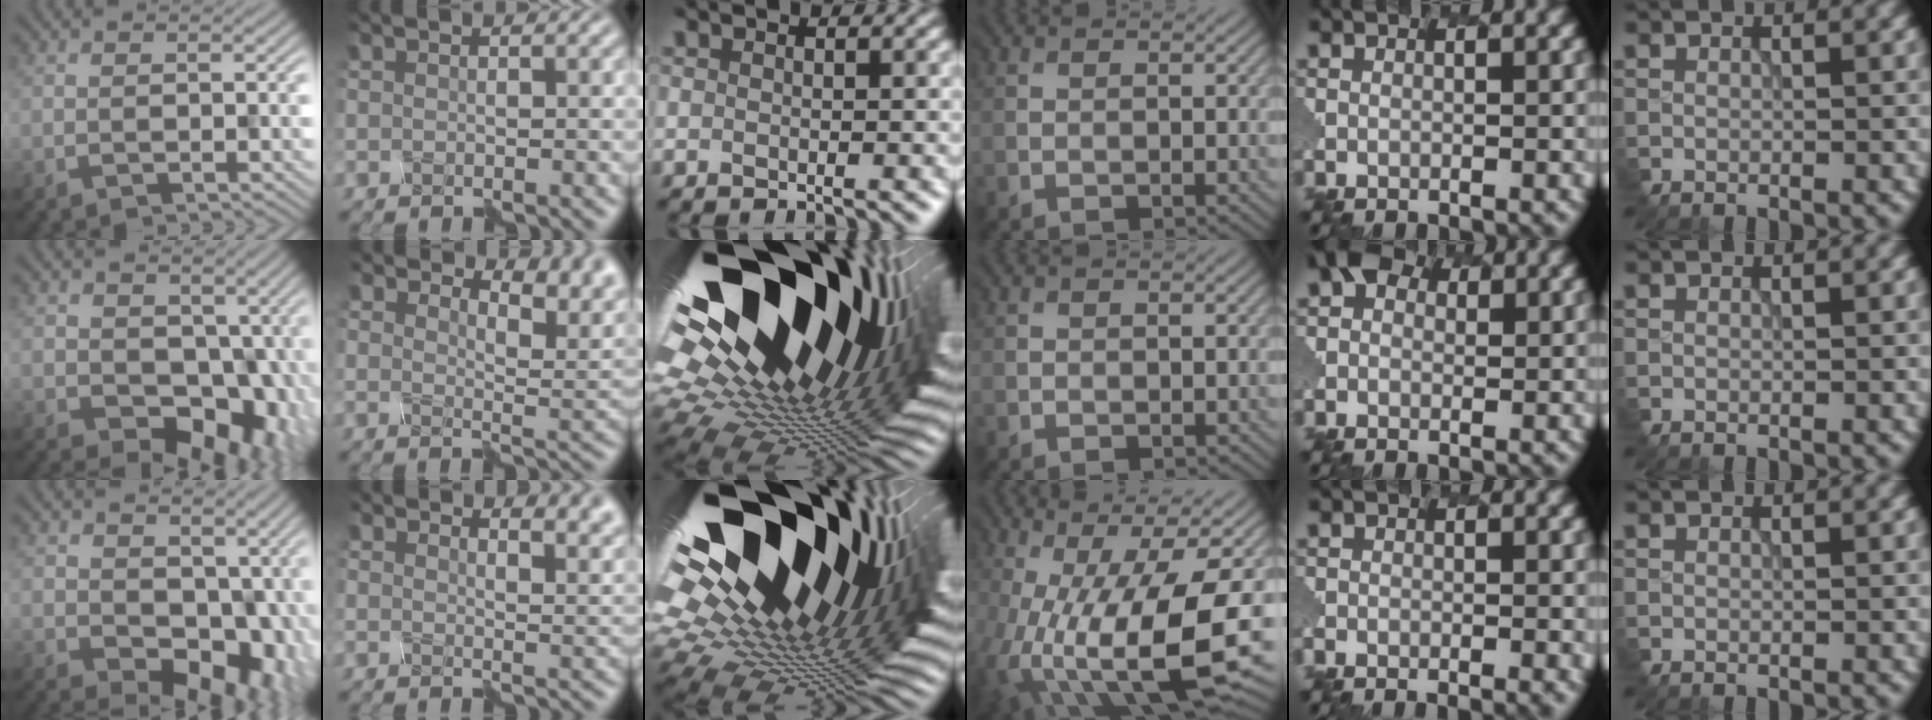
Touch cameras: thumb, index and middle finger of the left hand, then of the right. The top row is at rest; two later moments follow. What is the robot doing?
{"motion": "disassemble", "object": "spray bottle"}